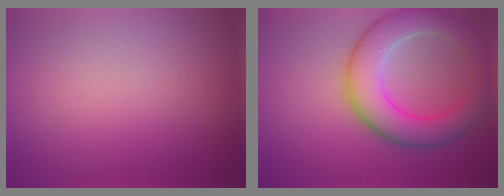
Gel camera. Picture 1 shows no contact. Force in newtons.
{"total": 7.0, "press": 6.9, "slide": 0.3}